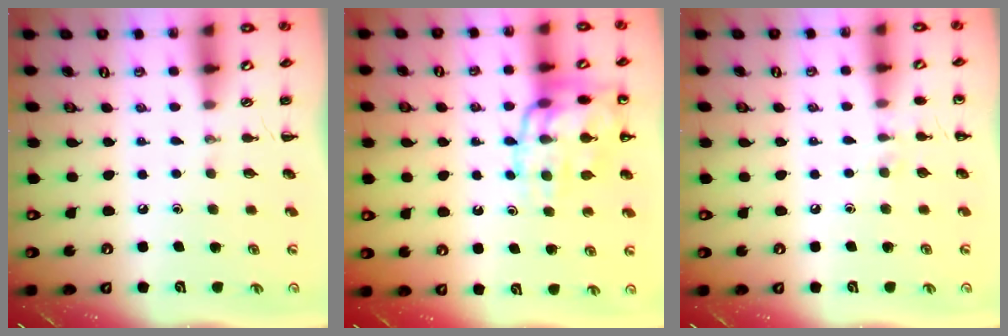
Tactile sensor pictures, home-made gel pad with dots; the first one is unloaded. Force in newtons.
{"total": 16.1, "press": 16.0, "slide": 2.0}
{"total": 4.5, "press": 4.3, "slide": 1.6}